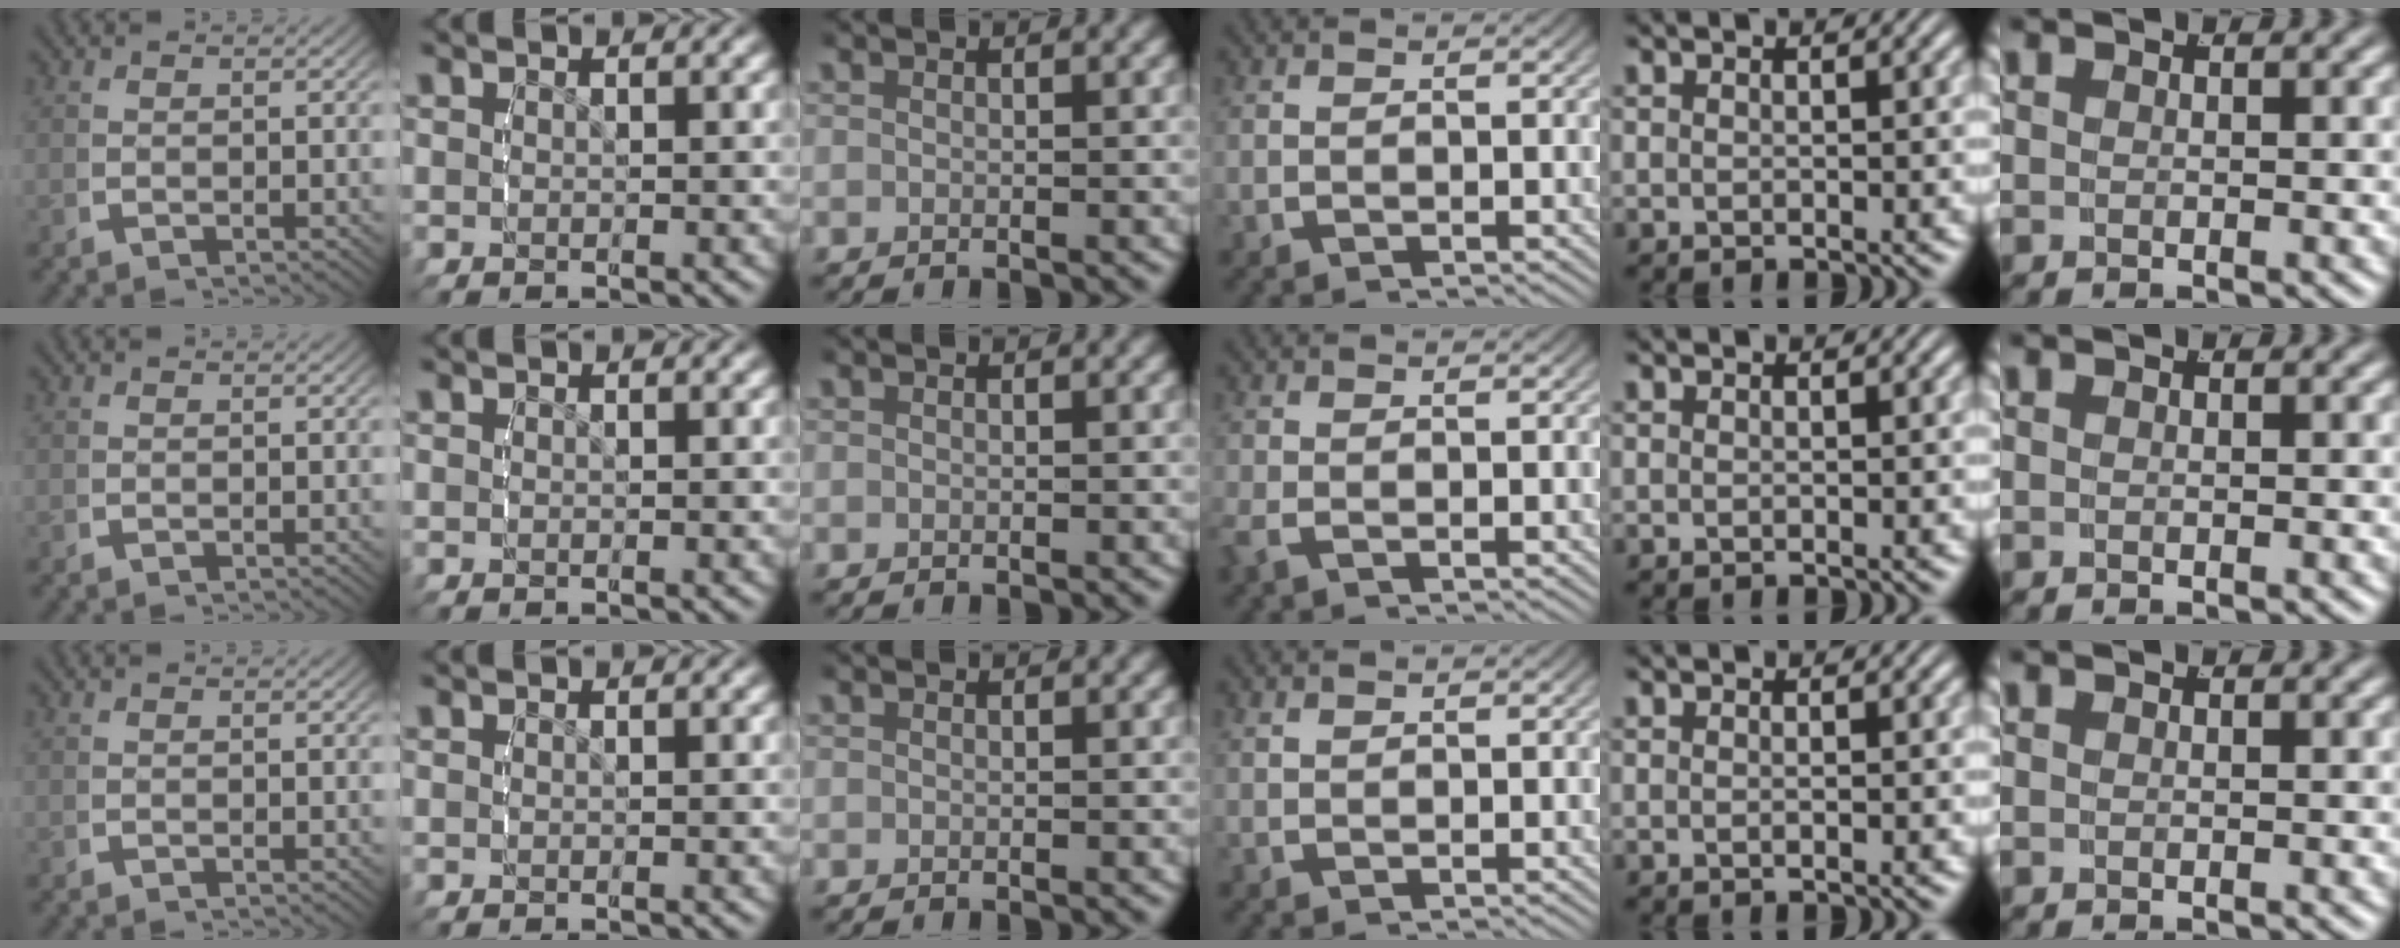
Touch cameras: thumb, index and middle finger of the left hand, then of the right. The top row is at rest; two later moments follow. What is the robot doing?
{"motion": "lift_and_place", "object": "bottle cap"}